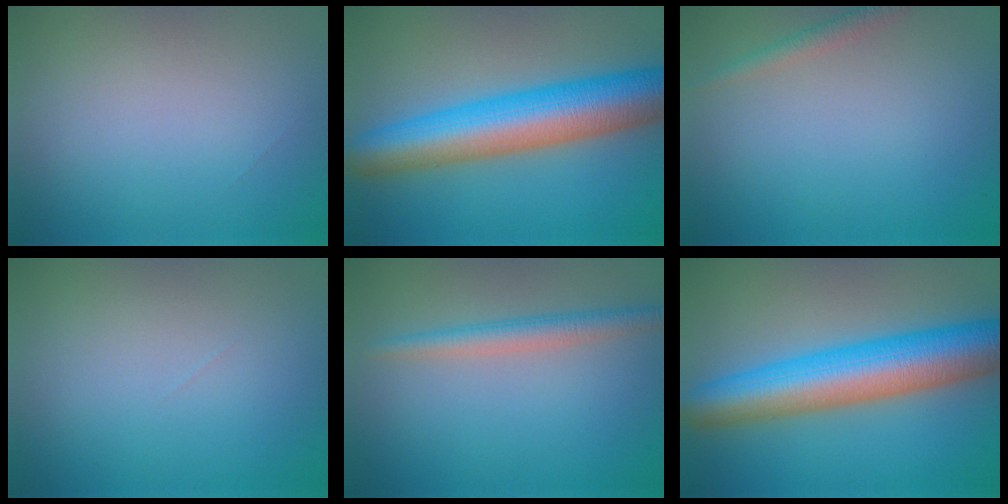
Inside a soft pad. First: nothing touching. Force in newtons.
{"total": 10.0, "press": 10.0, "slide": 0.2}
{"total": 1.3, "press": 1.3, "slide": 0.1}
{"total": 0.0}
{"total": 2.4, "press": 2.4, "slide": 0.1}
{"total": 10.0, "press": 10.0, "slide": 0.2}